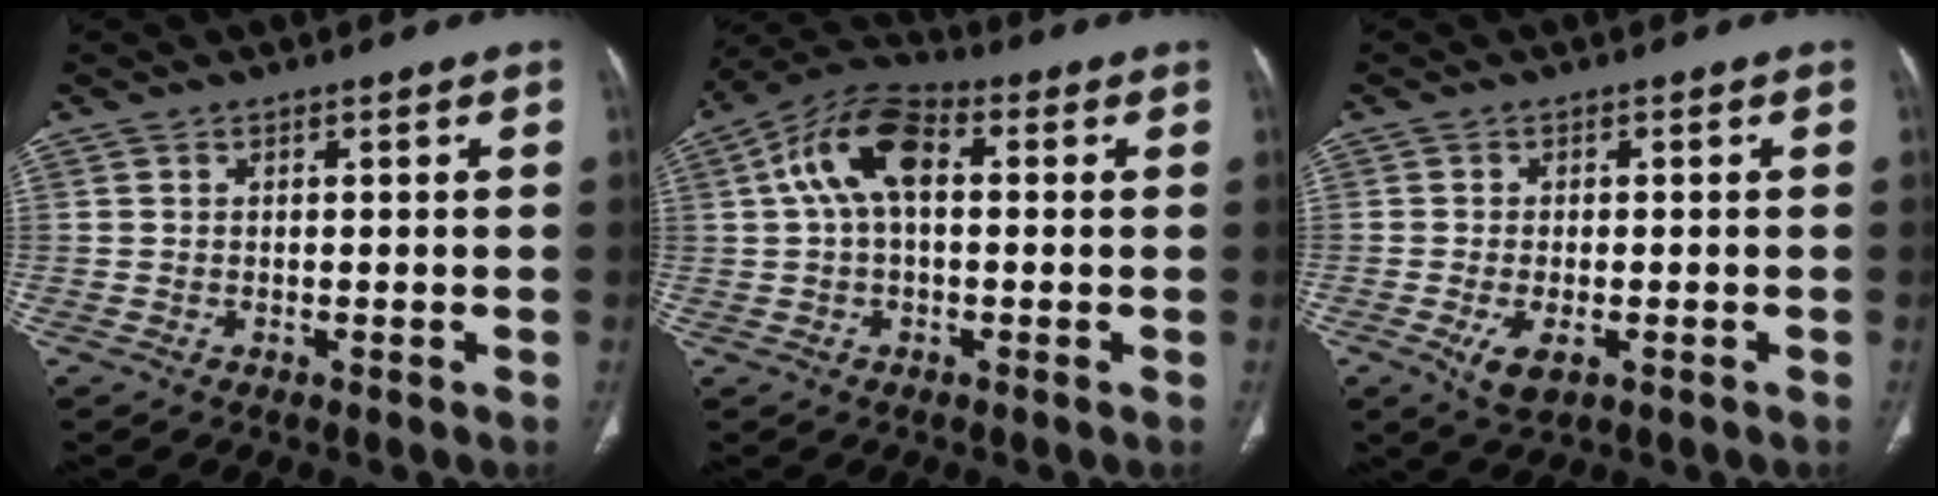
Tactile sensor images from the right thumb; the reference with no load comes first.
{"total": 11.3, "force": [1.9, 6.2, 9.2], "torque": [-0.176, 0.035, 0.025]}
{"total": 4.5, "force": [-1.8, 2.1, 3.6], "torque": [-0.069, -0.006, -0.025]}